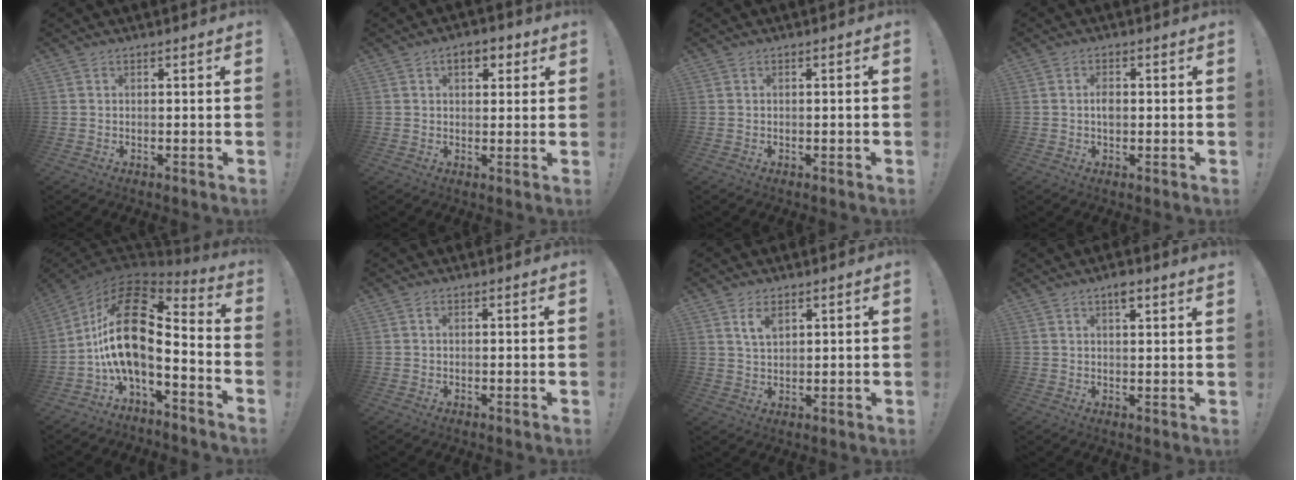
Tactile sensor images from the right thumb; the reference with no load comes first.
{"total": 5.3, "force": [2.1, 3.2, 3.6], "torque": [-0.043, 0.001, 0.032]}
{"total": 0.8, "force": [-0.5, -0.2, 0.6], "torque": [-0.010, 0.000, -0.008]}
{"total": 2.4, "force": [-0.3, 1.6, 1.8], "torque": [-0.035, 0.006, -0.007]}
{"total": 17.6, "force": [0.9, 7.9, 15.7], "torque": [-0.306, -0.005, 0.010]}
{"total": 0.6, "force": [0.0, 0.4, 0.4], "torque": [-0.005, 0.002, -0.002]}
{"total": 4.8, "force": [3.0, 2.5, 2.9], "torque": [-0.040, -0.011, 0.051]}
{"total": 3.4, "force": [2.2, 0.3, 2.5], "torque": [-0.036, -0.009, 0.033]}